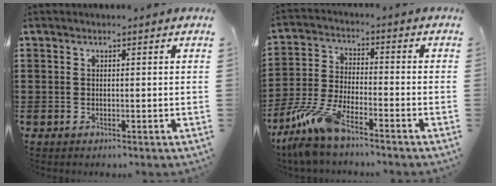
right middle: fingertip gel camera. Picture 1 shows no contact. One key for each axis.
{"total": 8.9, "fx": -7.2, "fy": 1.3, "fz": 5.2, "tx": -0.131, "ty": -0.010, "tz": -0.145}